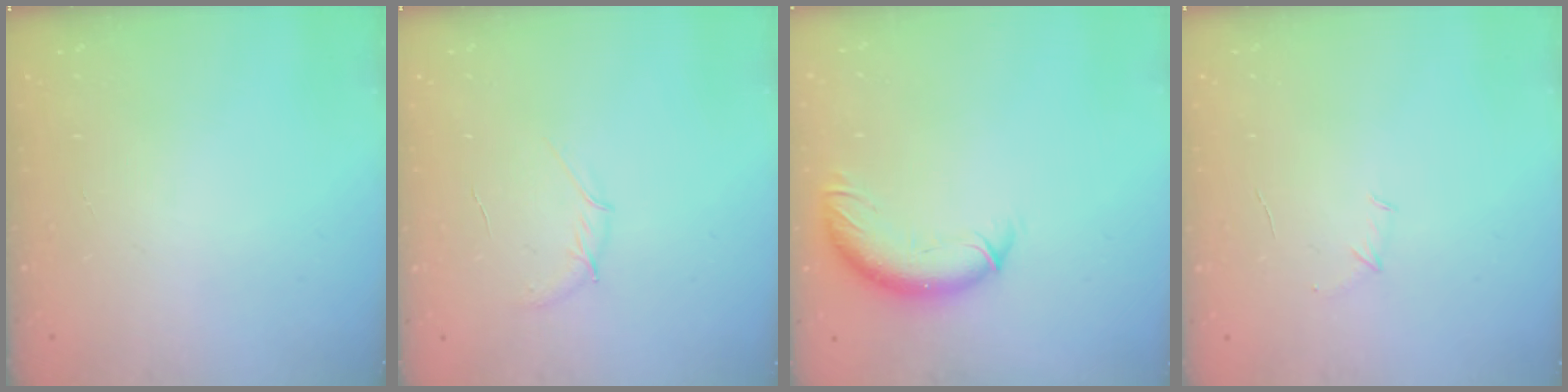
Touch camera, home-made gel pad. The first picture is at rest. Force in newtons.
{"total": 5.3, "press": 5.2, "slide": 1.4}
{"total": 10.0, "press": 9.8, "slide": 1.9}
{"total": 3.7, "press": 3.6, "slide": 1.0}